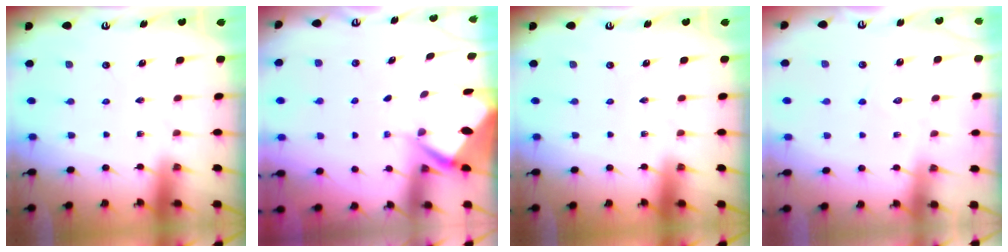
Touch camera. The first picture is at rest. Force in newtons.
{"total": 4.2, "press": 4.2, "slide": 0.3}
{"total": 0.0}
{"total": 4.5, "press": 4.5, "slide": 0.1}